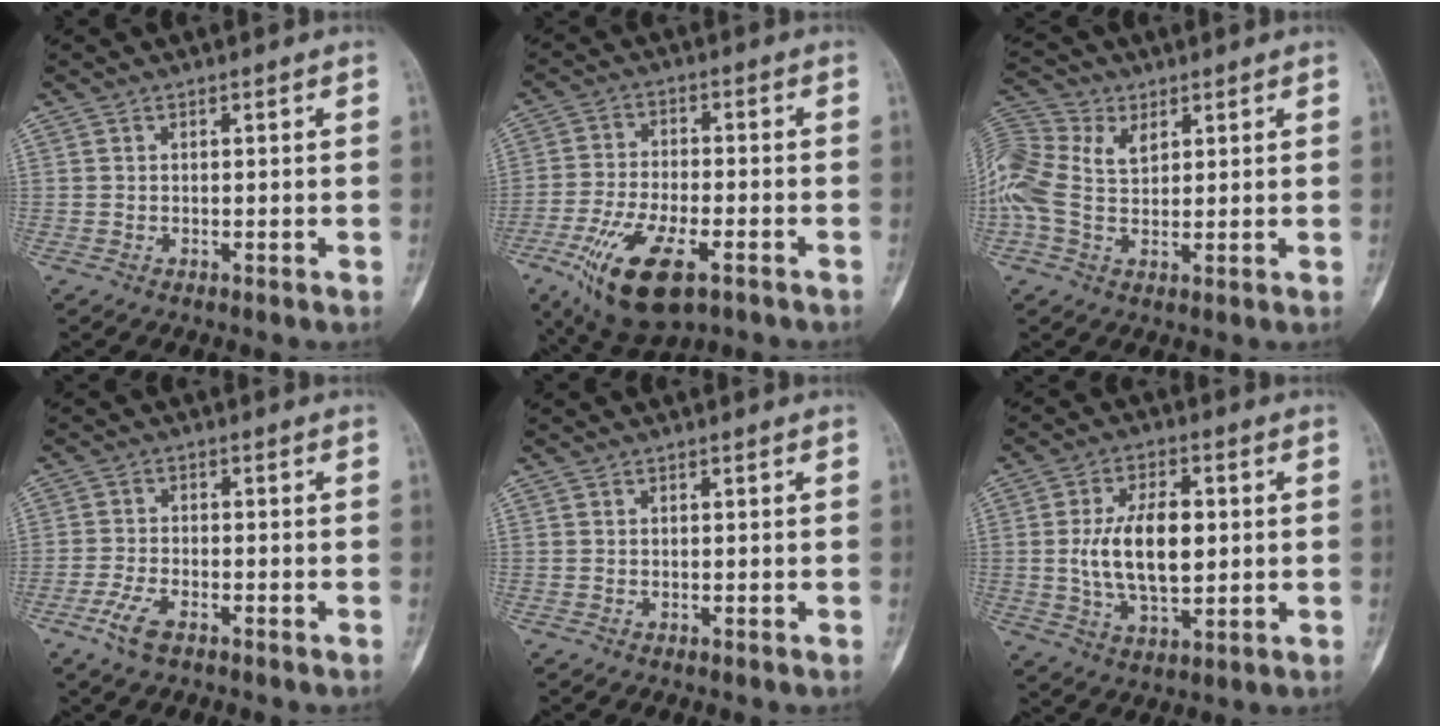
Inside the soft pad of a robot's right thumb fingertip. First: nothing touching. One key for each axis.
{"total": 15.0, "fx": -7.2, "fy": 6.3, "fz": 11.5, "tx": -0.223, "ty": 0.009, "tz": -0.119}
{"total": 14.0, "fx": 4.1, "fy": 9.4, "fz": 9.5, "tx": -0.230, "ty": 0.023, "tz": 0.073}
{"total": 4.6, "fx": -2.9, "fy": 2.0, "fz": 3.0, "tx": -0.071, "ty": 0.010, "tz": -0.056}
{"total": 0.0}
{"total": 12.8, "fx": 0.7, "fy": 6.9, "fz": 10.7, "tx": -0.179, "ty": 0.001, "tz": 0.018}